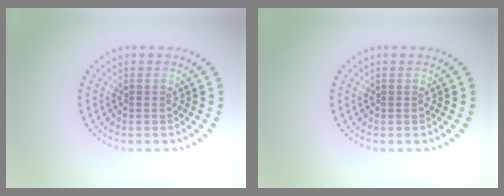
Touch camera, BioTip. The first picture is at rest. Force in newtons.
{"total": 0.0}